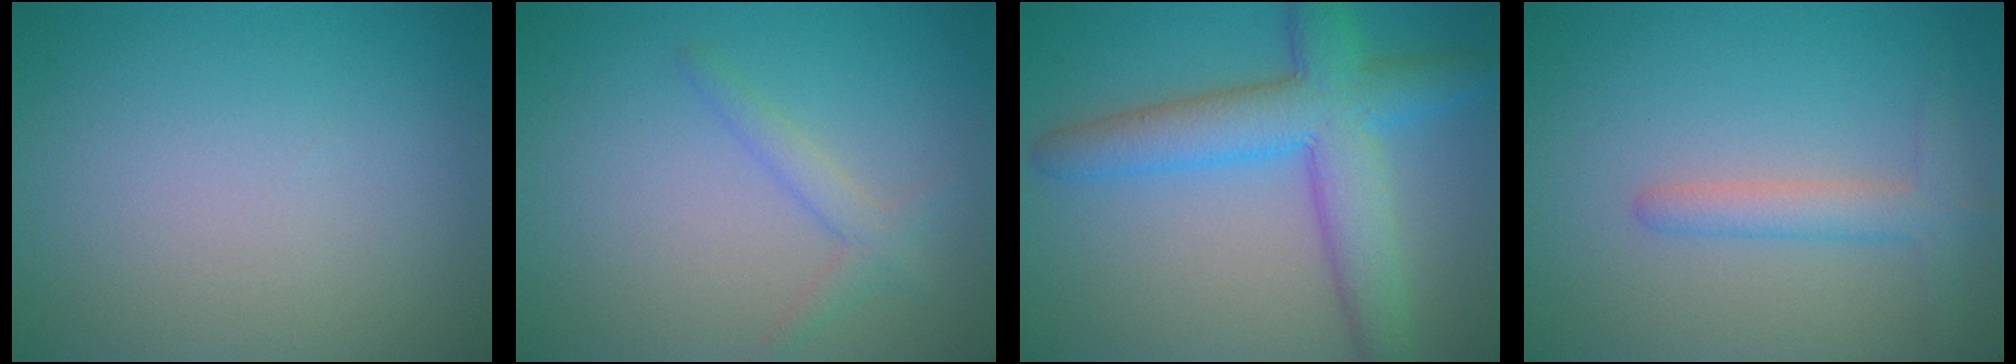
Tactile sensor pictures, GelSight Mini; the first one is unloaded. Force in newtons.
{"total": 1.7, "press": 1.7, "slide": 0.1}
{"total": 7.2, "press": 7.2, "slide": 0.2}
{"total": 2.6, "press": 2.6, "slide": 0.1}